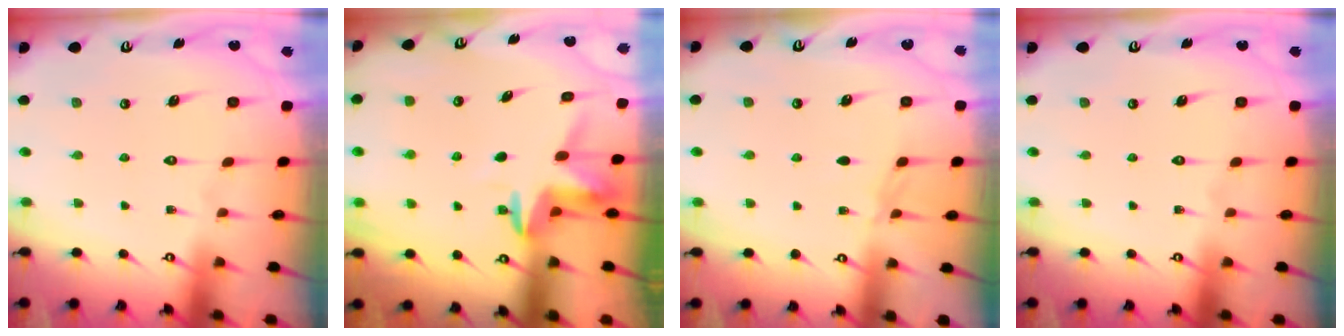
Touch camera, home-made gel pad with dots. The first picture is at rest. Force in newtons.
{"total": 3.5, "press": 3.5, "slide": 0.2}
{"total": 3.5, "press": 3.5, "slide": 0.5}
{"total": 0.0}